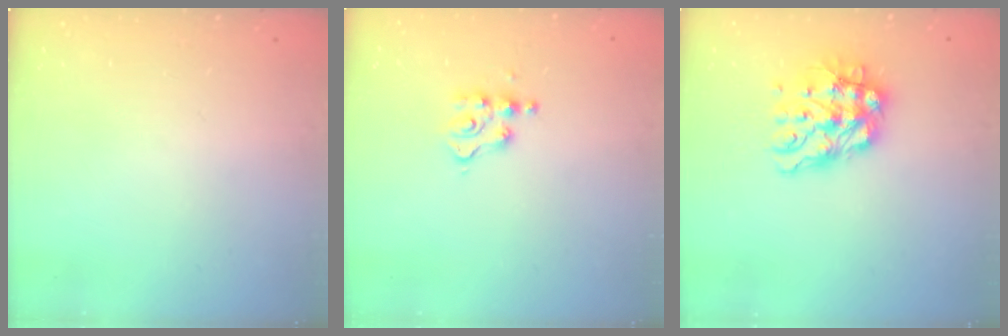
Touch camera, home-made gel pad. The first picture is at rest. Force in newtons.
{"total": 4.2, "press": 4.1, "slide": 0.5}
{"total": 11.8, "press": 11.7, "slide": 1.2}